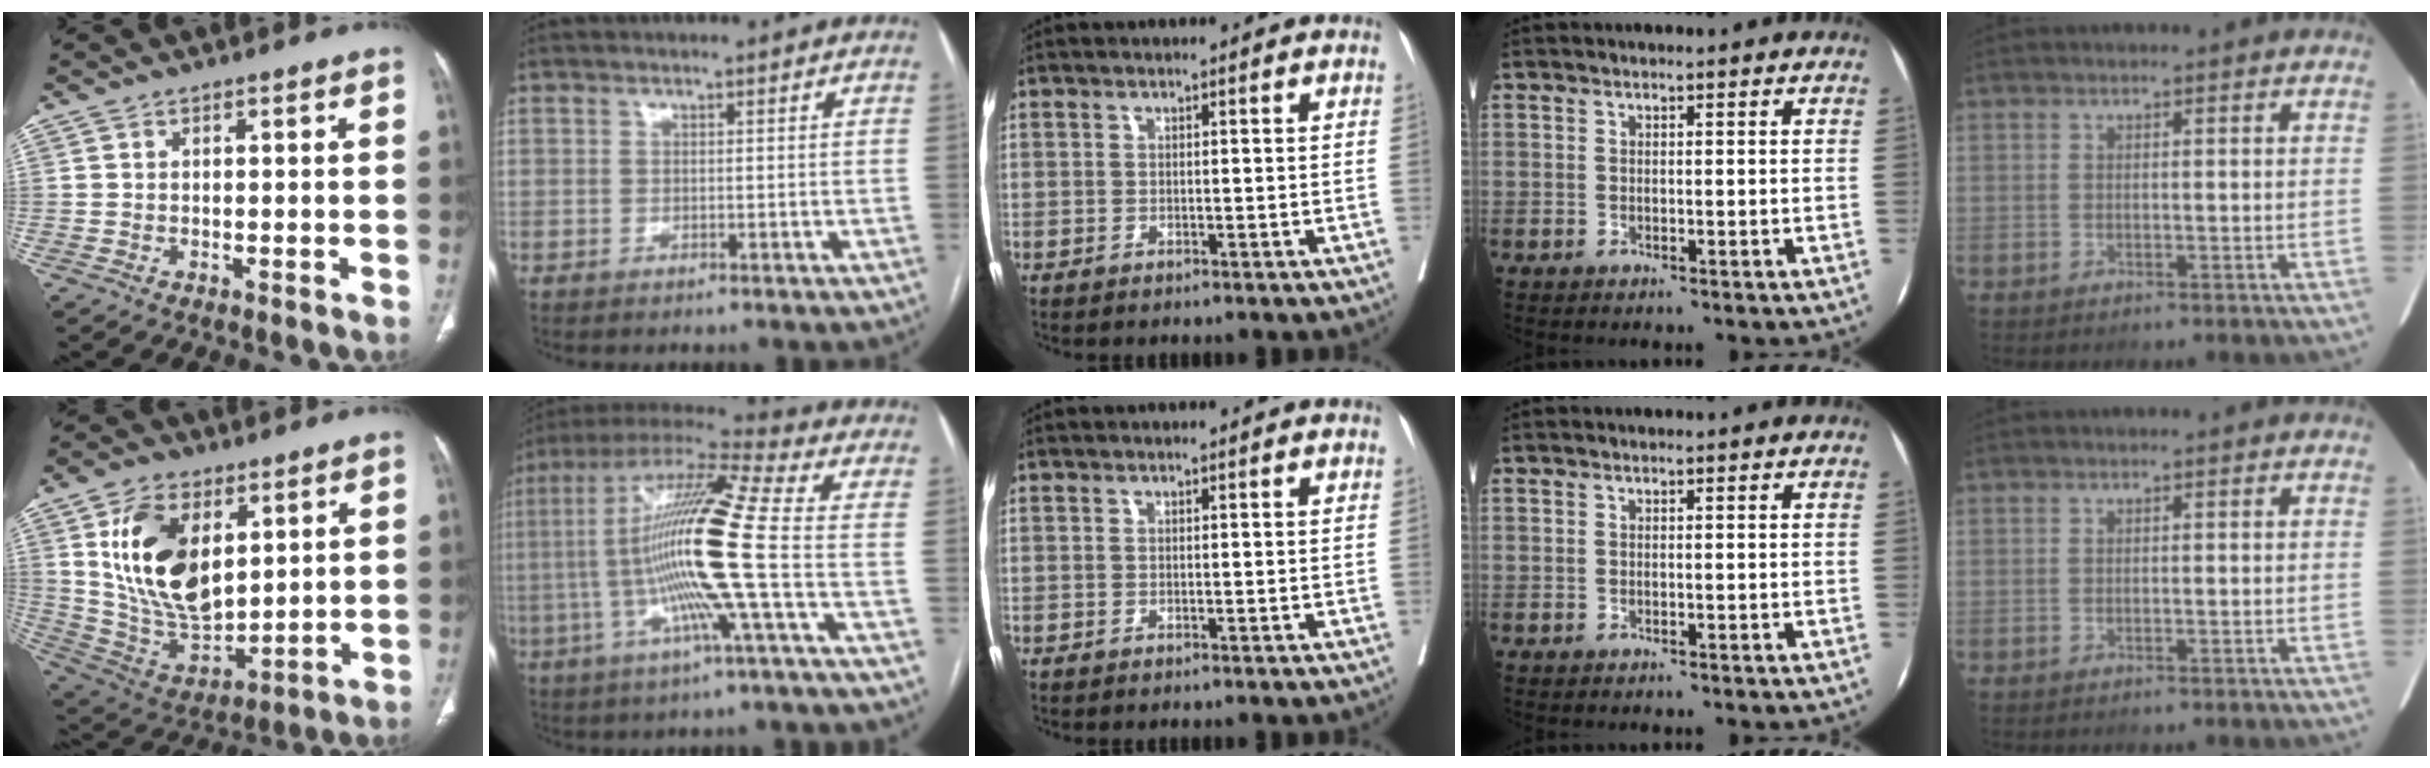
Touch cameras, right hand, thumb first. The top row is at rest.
{"thumb": {"total": 19.3, "force": [6.0, 11.4, 14.3], "torque": [-0.232, -0.030, 0.128]}, "index": {"total": 18.3, "force": [-2.6, -0.9, 18.1], "torque": [-0.349, 0.000, -0.067]}}